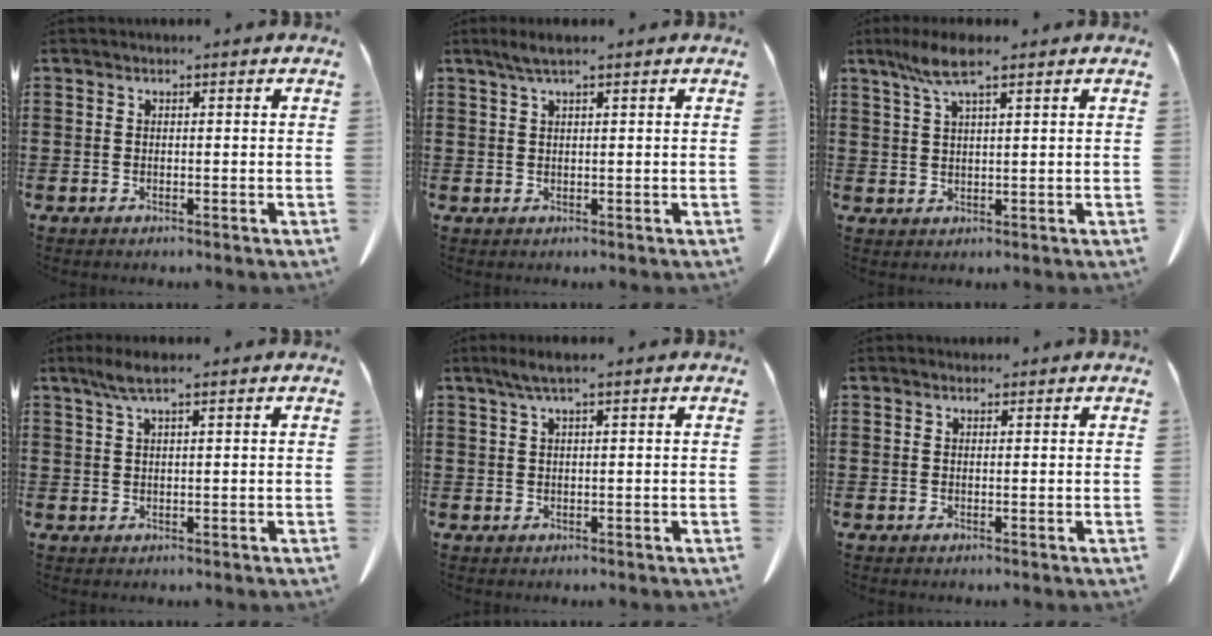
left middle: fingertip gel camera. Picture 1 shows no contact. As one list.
[{"total": 2.2, "force": [1.4, 0.2, 1.7], "torque": [-0.034, 0.003, 0.024]}, {"total": 5.8, "force": [3.6, 0.8, 4.5], "torque": [-0.095, 0.004, 0.063]}, {"total": 3.1, "force": [1.8, 0.4, 2.5], "torque": [-0.051, 0.002, 0.032]}, {"total": 2.3, "force": [1.2, 0.1, 2.0], "torque": [-0.038, 0.002, 0.021]}, {"total": 0.7, "force": [0.6, 0.3, 0.0], "torque": [-0.002, 0.002, 0.012]}]